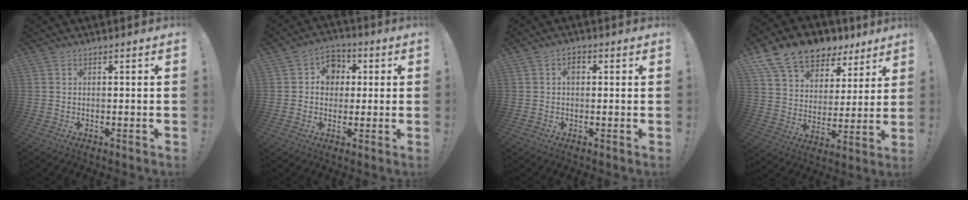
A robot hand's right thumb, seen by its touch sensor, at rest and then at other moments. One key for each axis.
{"total": 8.3, "fx": 0.7, "fy": 7.6, "fz": 3.1, "tx": -0.035, "ty": 0.006, "tz": 0.017}
{"total": 2.1, "fx": 0.4, "fy": 1.4, "fz": 1.5, "tx": -0.021, "ty": 0.003, "tz": 0.004}
{"total": 14.0, "fx": 10.3, "fy": 8.2, "fz": 4.8, "tx": -0.079, "ty": -0.075, "tz": 0.192}